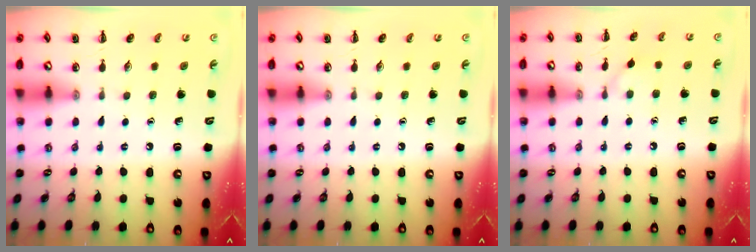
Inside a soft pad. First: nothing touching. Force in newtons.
{"total": 0.0}
{"total": 5.0, "press": 4.7, "slide": 1.6}